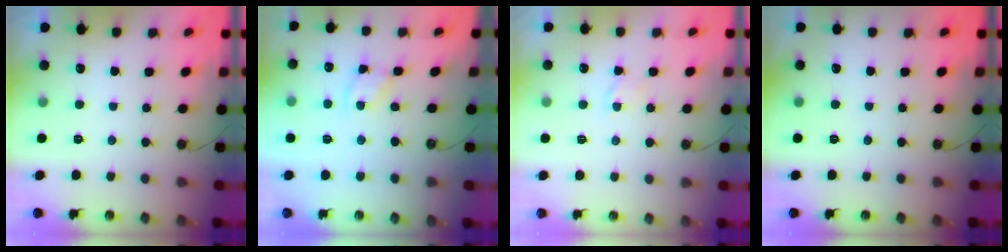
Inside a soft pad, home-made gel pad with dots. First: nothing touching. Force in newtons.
{"total": 2.8, "press": 2.8, "slide": 0.3}
{"total": 3.3, "press": 3.3, "slide": 0.4}
{"total": 0.0}